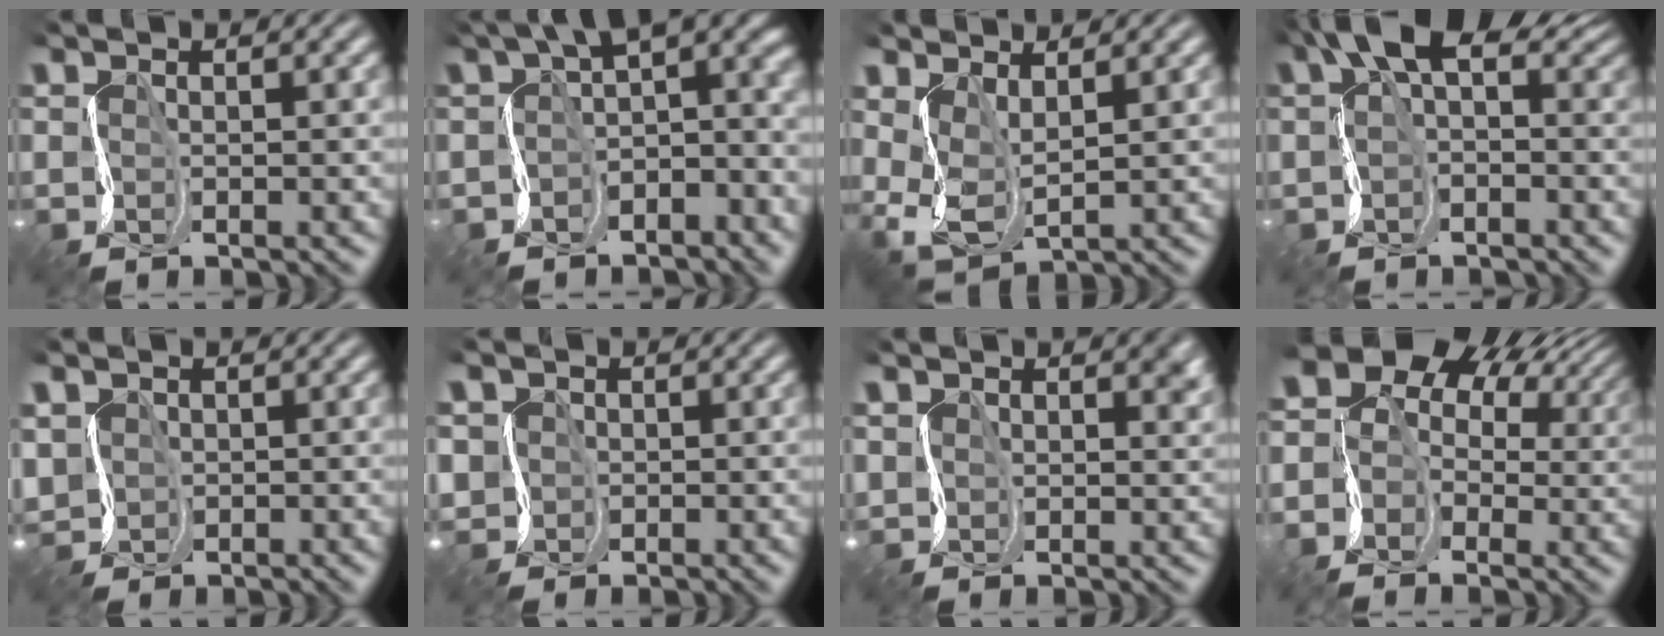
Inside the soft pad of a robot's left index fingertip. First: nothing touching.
{"total": 6.3, "force": [-0.5, 3.4, 5.2], "torque": [-0.062, 0.004, -0.007]}
{"total": 2.8, "force": [0.5, 1.6, 2.2], "torque": [-0.076, -0.006, 0.021]}
{"total": 5.5, "force": [2.2, 2.8, 4.2], "torque": [-0.075, 0.019, 0.034]}
{"total": 1.8, "force": [-0.4, 1.7, -0.5], "torque": [-0.027, -0.004, 0.005]}
{"total": 1.9, "force": [-0.6, 1.5, -0.9], "torque": [-0.007, -0.001, 0.000]}
{"total": 2.1, "force": [1.3, 1.5, 0.6], "torque": [-0.029, -0.005, 0.031]}
{"total": 10.7, "force": [2.3, 8.9, 5.5], "torque": [-0.122, 0.027, 0.029]}